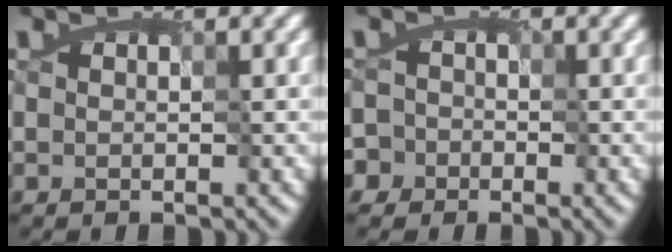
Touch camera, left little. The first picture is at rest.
{"total": 4.2, "force": [-1.0, 4.0, 1.1], "torque": [-0.005, 0.027, -0.039]}